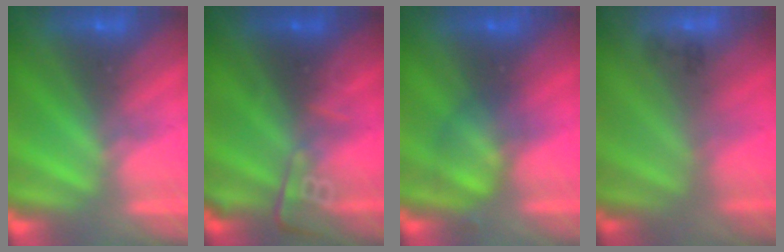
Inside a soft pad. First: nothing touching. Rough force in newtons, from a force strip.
{"total": 2.7}
{"total": 2.4}
{"total": 2.2}